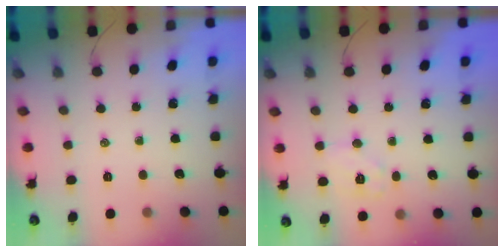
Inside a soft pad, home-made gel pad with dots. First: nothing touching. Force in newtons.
{"total": 7.3, "press": 7.2, "slide": 1.0}